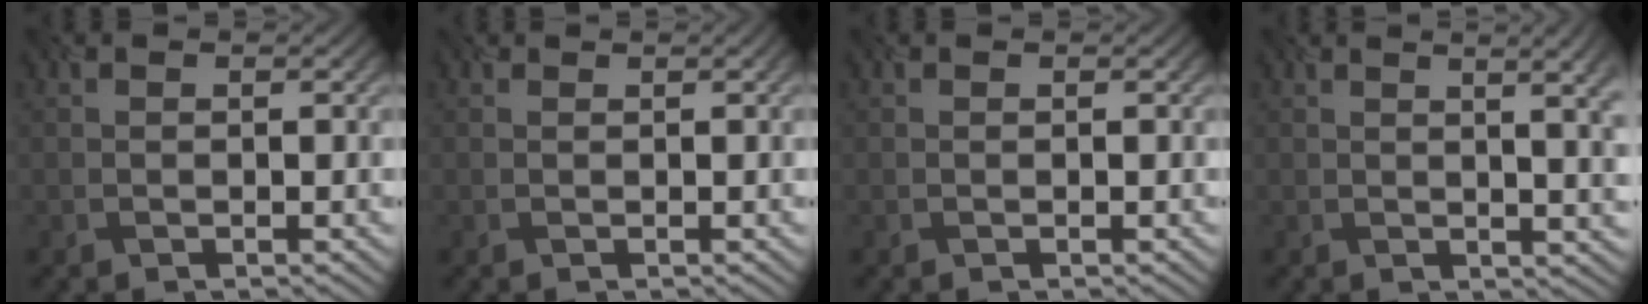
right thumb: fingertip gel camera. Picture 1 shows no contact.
{"total": 0.9, "force": [0.4, 0.4, 0.7], "torque": [-0.003, 0.001, 0.004]}
{"total": 0.0}
{"total": 8.1, "force": [2.2, 2.9, 7.3], "torque": [-0.059, 0.036, 0.017]}